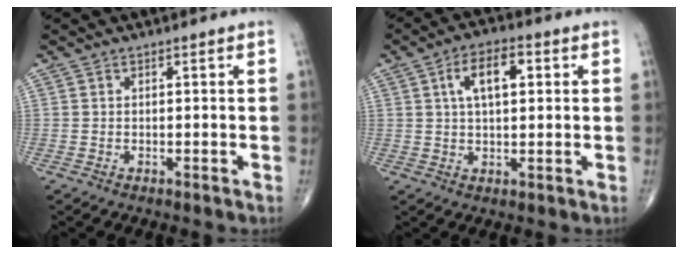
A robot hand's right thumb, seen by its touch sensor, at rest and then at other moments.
{"total": 8.1, "force": [2.3, 4.0, 6.7], "torque": [-0.107, 0.010, 0.035]}